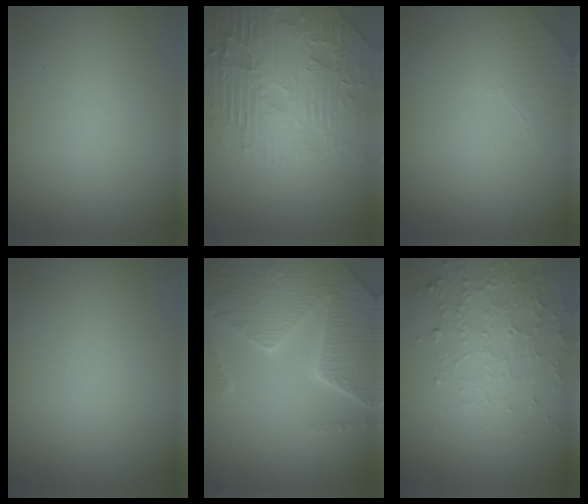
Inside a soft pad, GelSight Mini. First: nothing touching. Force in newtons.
{"total": 8.1, "press": 5.9, "slide": 5.5}
{"total": 2.1, "press": 2.0, "slide": 0.5}
{"total": 0.0}
{"total": 8.1, "press": 5.9, "slide": 5.5}
{"total": 4.6, "press": 3.2, "slide": 3.2}